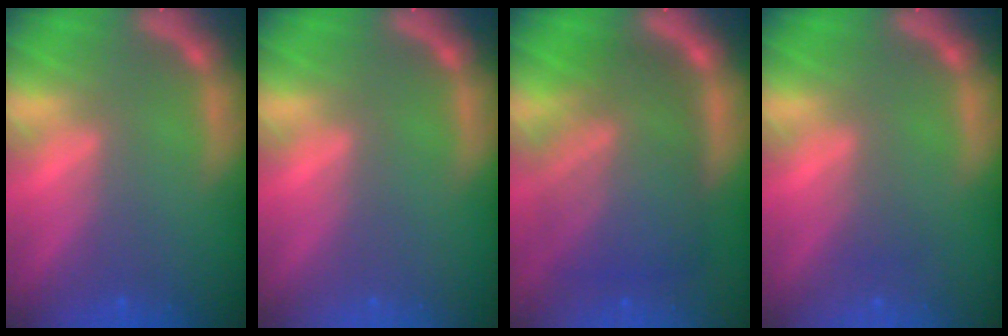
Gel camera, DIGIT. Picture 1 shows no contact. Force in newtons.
{"total": 0.0}
{"total": 10.0}
{"total": 1.0}